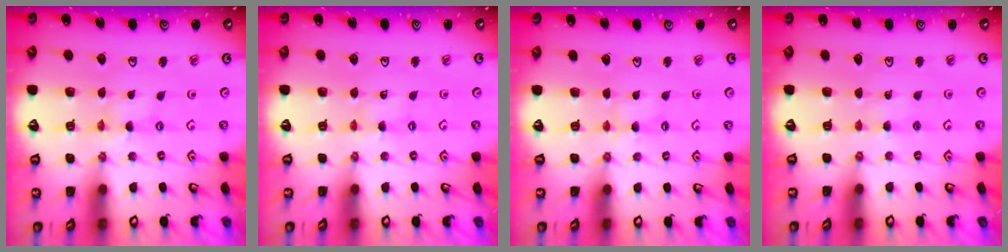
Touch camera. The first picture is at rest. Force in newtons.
{"total": 2.0, "press": 2.0, "slide": 0.3}
{"total": 2.3, "press": 2.3, "slide": 0.4}
{"total": 2.2, "press": 2.2, "slide": 0.2}